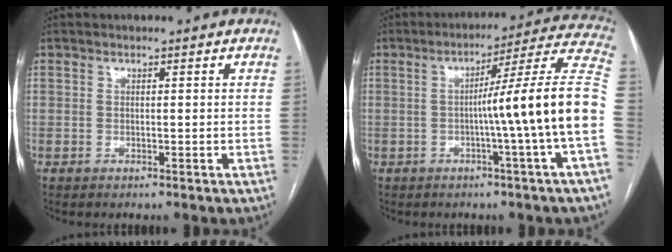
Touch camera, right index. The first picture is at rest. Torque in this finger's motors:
{"motor_torque": [1.67, -0.18, 0.82, 0.16]}